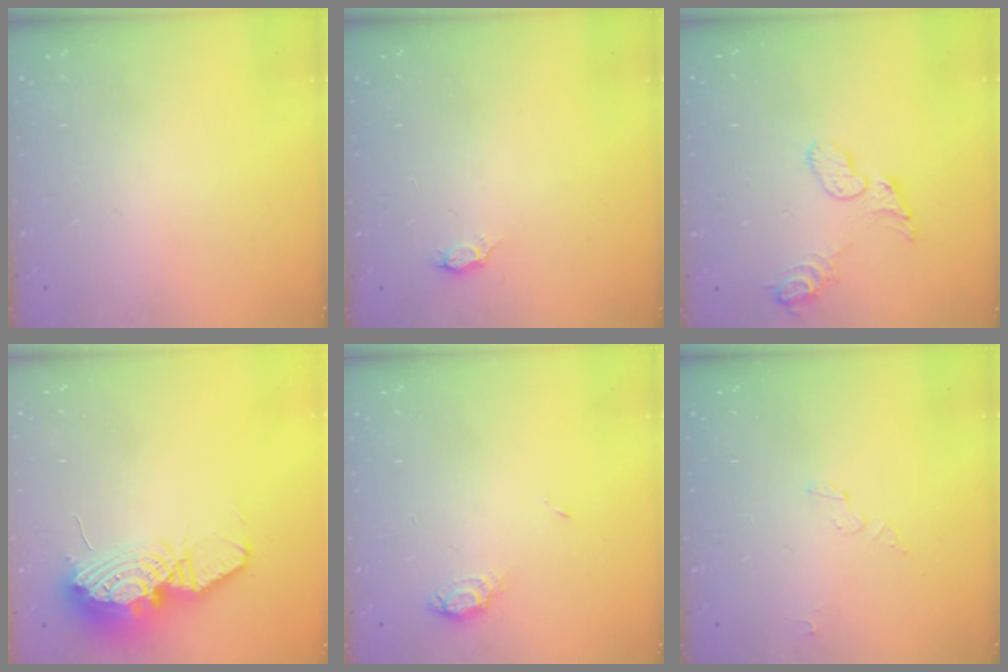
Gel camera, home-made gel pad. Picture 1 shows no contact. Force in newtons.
{"total": 2.8, "press": 2.8, "slide": 0.3}
{"total": 7.7, "press": 7.7, "slide": 0.4}
{"total": 15.2, "press": 15.1, "slide": 1.5}
{"total": 5.6, "press": 5.6, "slide": 0.6}
{"total": 2.8, "press": 2.8, "slide": 0.1}